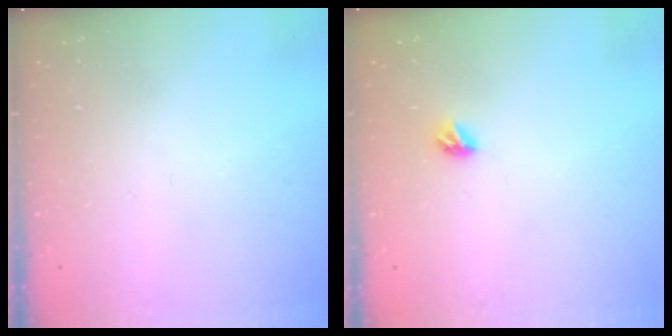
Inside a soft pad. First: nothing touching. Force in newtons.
{"total": 4.5, "press": 4.4, "slide": 0.9}